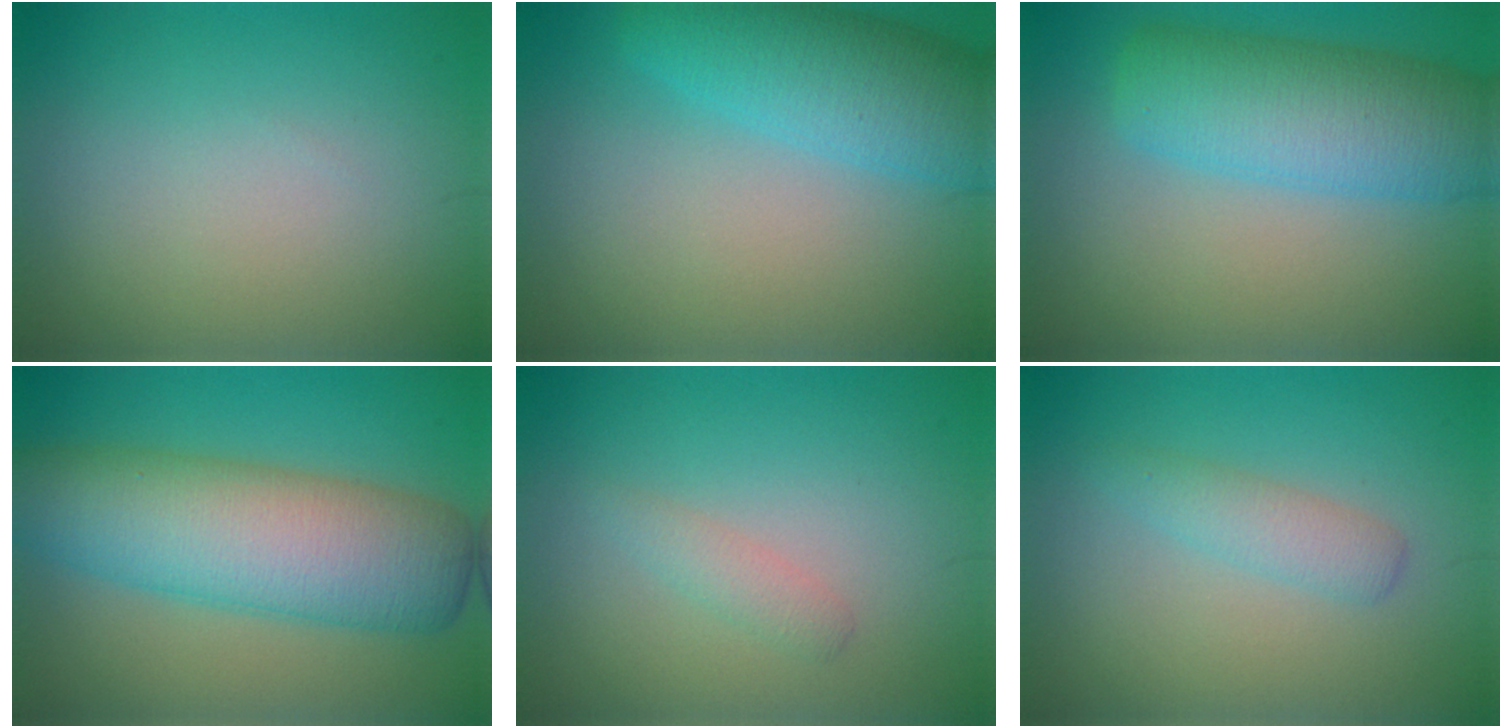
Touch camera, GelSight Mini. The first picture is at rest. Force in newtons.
{"total": 7.1, "press": 7.1, "slide": 0.3}
{"total": 8.2, "press": 8.2, "slide": 0.2}
{"total": 10.2, "press": 10.2, "slide": 0.3}
{"total": 1.3, "press": 1.3, "slide": 0.1}
{"total": 2.0, "press": 2.0, "slide": 0.1}